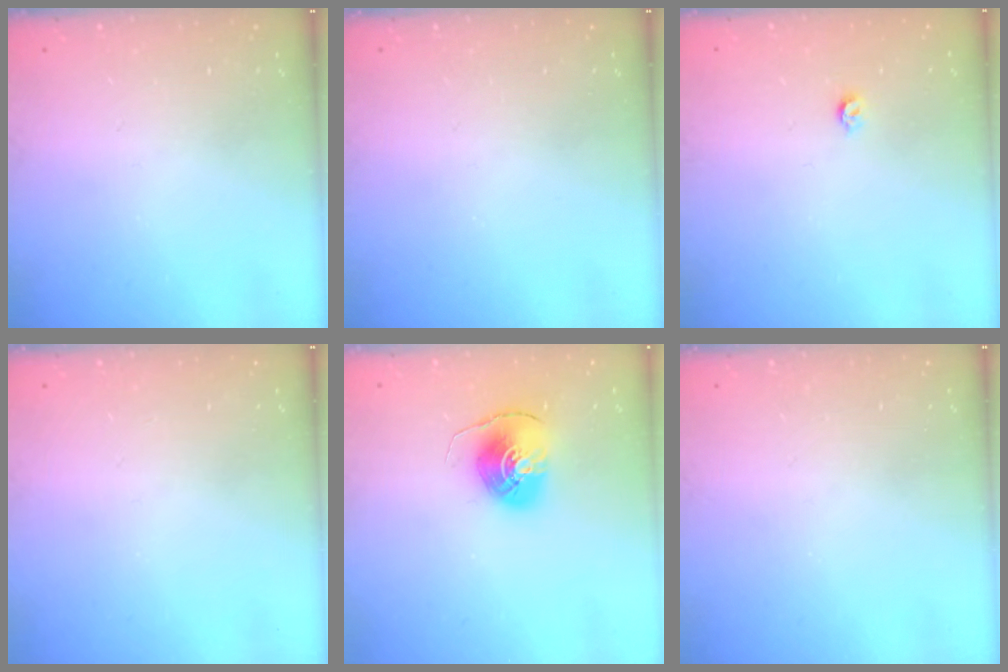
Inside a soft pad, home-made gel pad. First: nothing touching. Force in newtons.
{"total": 0.0}
{"total": 3.0, "press": 3.0, "slide": 0.5}
{"total": 0.0}
{"total": 8.8, "press": 8.7, "slide": 0.7}
{"total": 0.0}